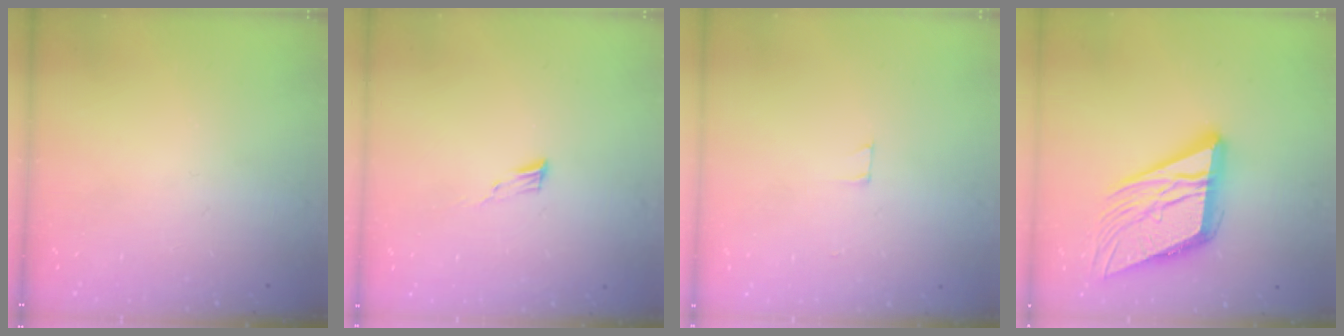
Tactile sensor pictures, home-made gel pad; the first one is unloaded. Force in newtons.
{"total": 4.4, "press": 4.3, "slide": 1.0}
{"total": 2.5, "press": 2.5, "slide": 0.2}
{"total": 20.0, "press": 19.7, "slide": 3.6}